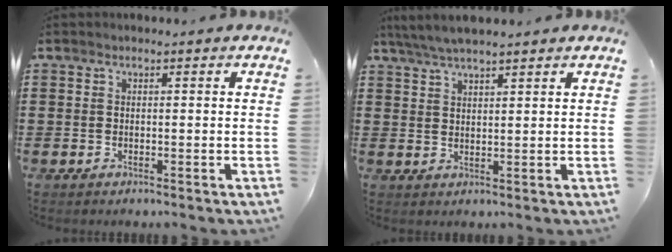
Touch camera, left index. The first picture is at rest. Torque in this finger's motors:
{"motor_torque": [0.29, 0.24, 0.44, 0.06]}